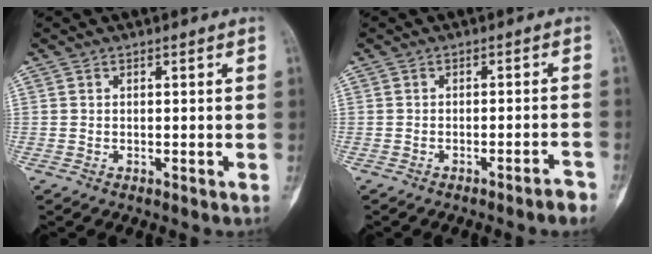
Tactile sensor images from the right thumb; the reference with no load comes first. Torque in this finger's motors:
{"motor_torque": [-0.43, -0.30, -0.16, 0.14, -0.06]}